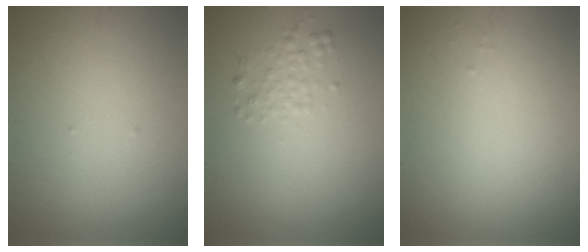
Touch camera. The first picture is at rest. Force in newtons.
{"total": 1.5, "press": 1.5, "slide": 0.1}
{"total": 0.0}